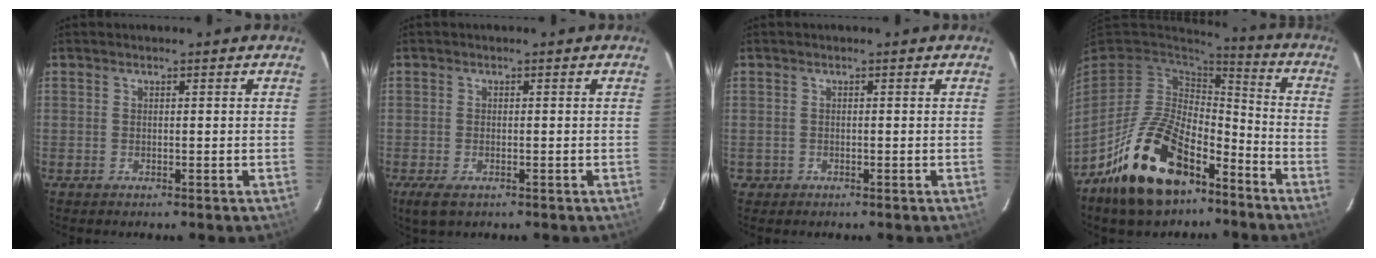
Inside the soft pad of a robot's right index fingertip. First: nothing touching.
{"total": 3.3, "force": [-1.7, 1.8, 2.2], "torque": [-0.046, -0.011, -0.029]}
{"total": 1.4, "force": [-0.5, 1.3, 0.0], "torque": [-0.004, 0.003, -0.004]}
{"total": 20.6, "force": [-12.2, 10.9, 12.5], "torque": [-0.252, 0.008, -0.197]}